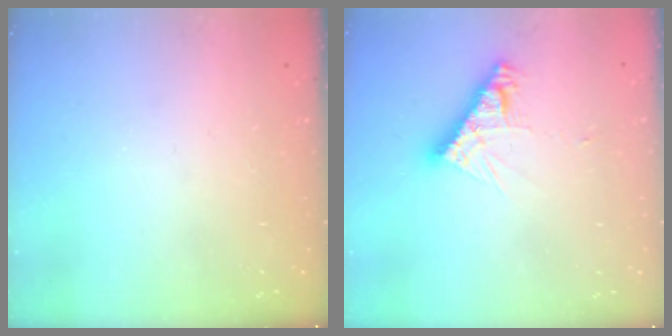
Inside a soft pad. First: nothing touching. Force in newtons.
{"total": 9.2, "press": 9.2, "slide": 0.7}